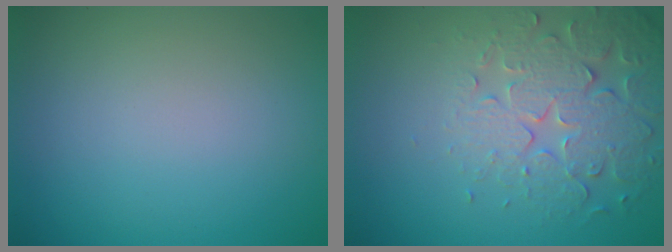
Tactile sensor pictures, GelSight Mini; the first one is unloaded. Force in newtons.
{"total": 4.8, "press": 4.3, "slide": 2.1}